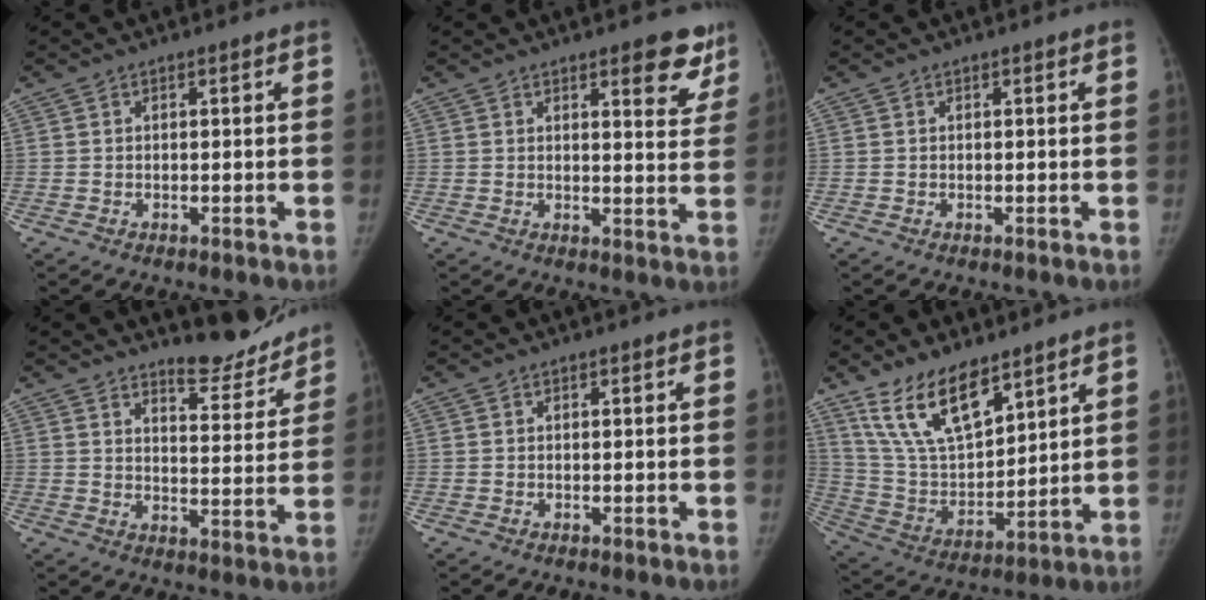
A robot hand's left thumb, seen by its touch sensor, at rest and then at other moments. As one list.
[{"total": 8.1, "force": [5.3, 2.9, 5.3], "torque": [-0.027, -0.030, 0.062]}, {"total": 0.0}, {"total": 9.5, "force": [8.8, 2.4, 2.7], "torque": [-0.008, -0.077, 0.127]}, {"total": 0.0}, {"total": 16.1, "force": [10.8, 7.0, 9.6], "torque": [-0.142, -0.057, 0.221]}]